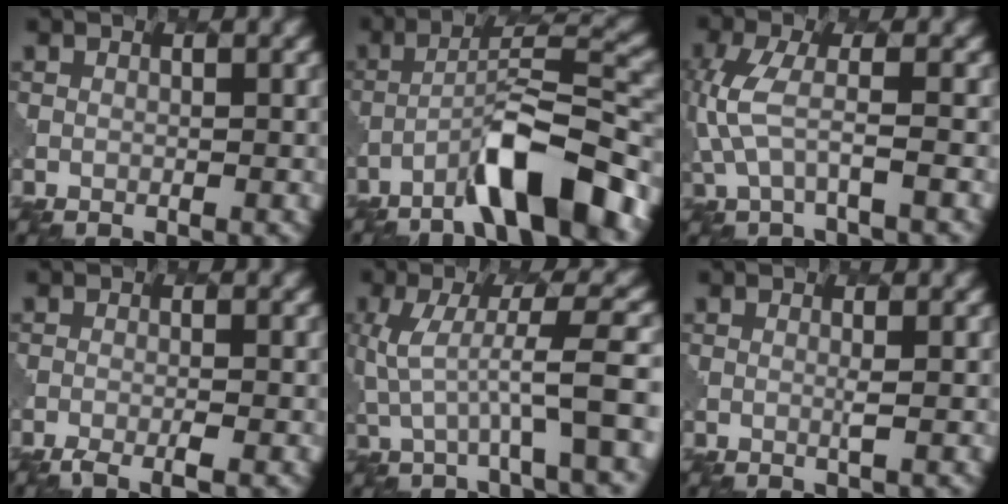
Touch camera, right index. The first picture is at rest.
{"total": 8.7, "force": [-5.3, 1.6, 6.6], "torque": [-0.111, 0.017, -0.086]}
{"total": 3.5, "force": [-0.2, 1.0, 3.3], "torque": [-0.086, 0.001, -0.005]}
{"total": 2.0, "force": [-1.2, 0.4, 1.5], "torque": [-0.024, -0.005, -0.032]}
{"total": 6.6, "force": [0.4, 1.1, 6.5], "torque": [-0.118, 0.015, 0.005]}
{"total": 0.7, "force": [0.4, 0.1, 0.6], "torque": [-0.014, -0.001, 0.004]}